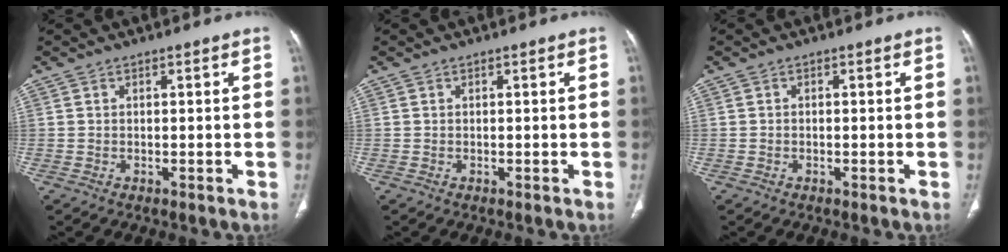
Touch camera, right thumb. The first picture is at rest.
{"total": 0.0}
{"total": 0.0}